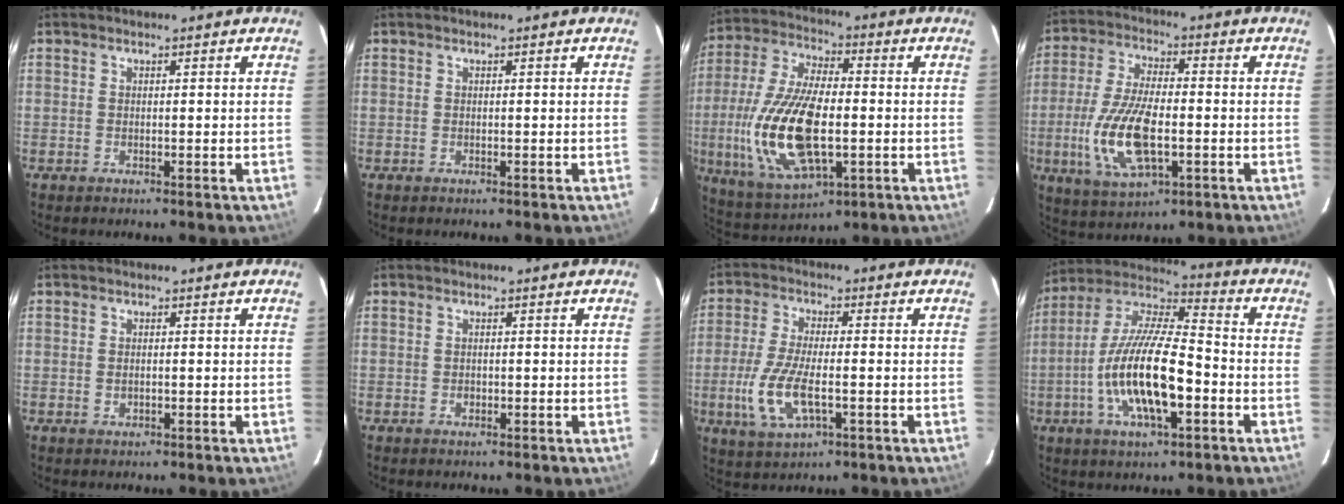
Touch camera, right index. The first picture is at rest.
{"total": 0.0}
{"total": 20.1, "force": [-3.5, 8.6, 17.8], "torque": [-0.381, -0.012, -0.057]}
{"total": 14.5, "force": [-3.5, 5.8, 12.9], "torque": [-0.272, -0.009, -0.061]}
{"total": 1.3, "force": [-0.3, 0.9, 0.9], "torque": [-0.019, 0.001, -0.005]}
{"total": 1.0, "force": [-0.4, 0.8, 0.5], "torque": [-0.007, 0.002, -0.005]}
{"total": 10.8, "force": [-3.0, 4.0, 9.6], "torque": [-0.208, -0.009, -0.054]}
{"total": 17.7, "force": [-5.0, 5.4, 16.1], "torque": [-0.318, -0.006, -0.096]}